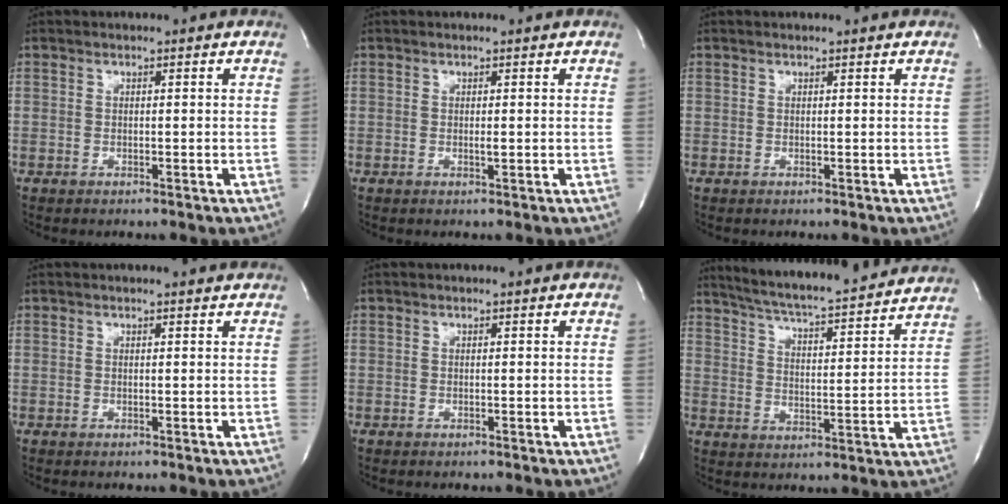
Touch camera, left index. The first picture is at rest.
{"total": 0.5, "force": [0.0, 0.1, 0.5], "torque": [-0.016, -0.002, 0.001]}
{"total": 0.9, "force": [0.9, -0.1, 0.2], "torque": [-0.010, 0.002, 0.011]}
{"total": 1.5, "force": [1.5, -0.1, 0.3], "torque": [-0.013, 0.002, 0.016]}
{"total": 0.5, "force": [0.5, 0.0, 0.1], "torque": [-0.007, 0.000, 0.006]}
{"total": 21.2, "force": [19.5, 1.6, 8.4], "torque": [-0.139, -0.011, 0.269]}